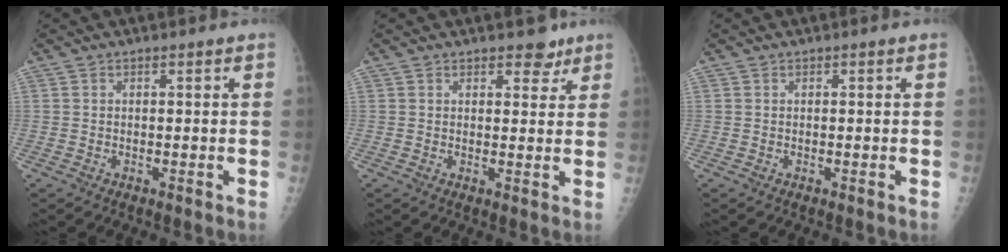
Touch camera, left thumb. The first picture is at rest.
{"total": 3.6, "force": [2.6, 2.0, 1.6], "torque": [0.004, -0.013, 0.033]}
{"total": 0.0}